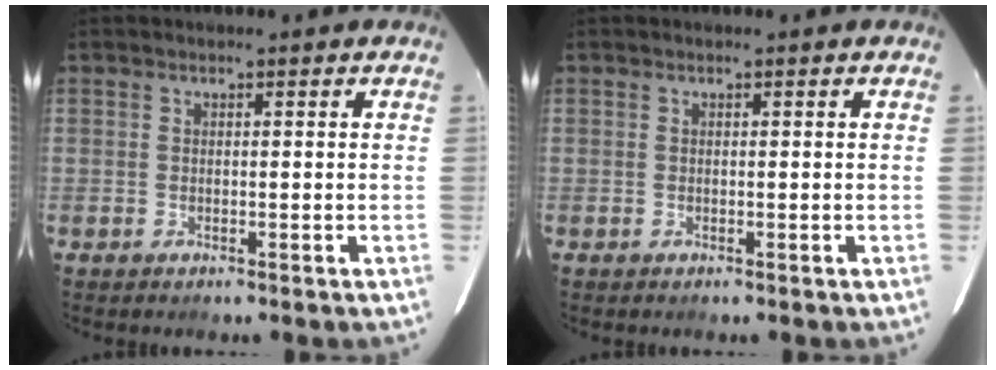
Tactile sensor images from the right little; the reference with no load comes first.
{"total": 0.0}